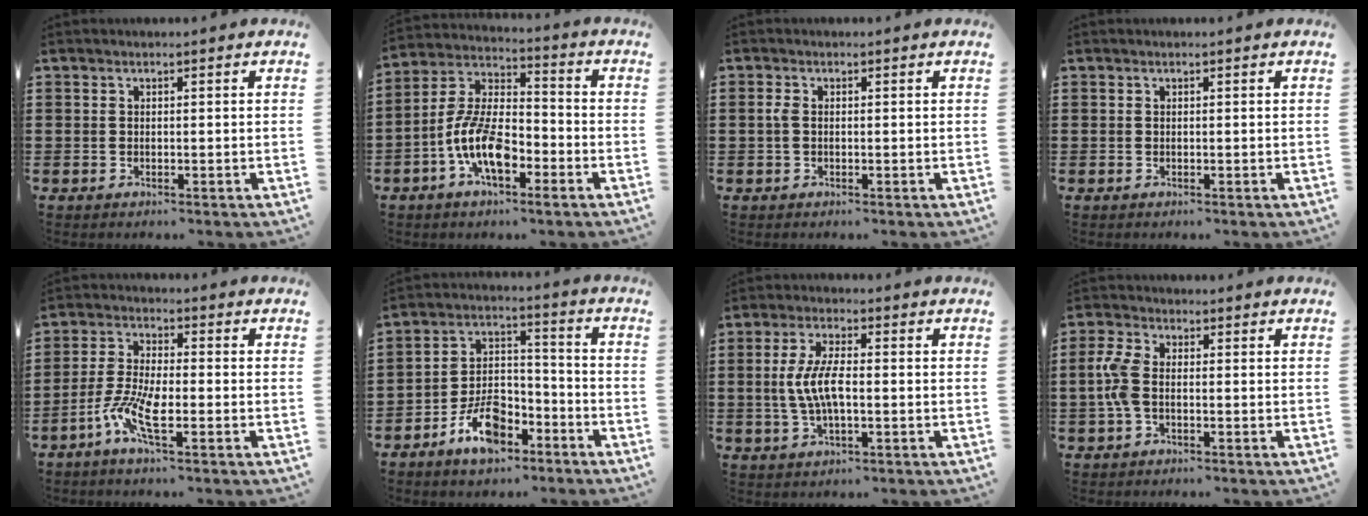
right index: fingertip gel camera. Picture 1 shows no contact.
{"total": 10.3, "force": [-4.2, 4.5, 8.3], "torque": [-0.192, -0.004, -0.083]}
{"total": 1.4, "force": [-0.2, 0.8, 1.2], "torque": [-0.030, 0.001, -0.007]}
{"total": 0.0}
{"total": 7.5, "force": [-3.3, 1.7, 6.6], "torque": [-0.161, -0.021, -0.068]}
{"total": 9.1, "force": [-5.8, 4.7, 5.2], "torque": [-0.107, 0.017, -0.108]}
{"total": 6.5, "force": [-0.6, 2.3, 6.1], "torque": [-0.137, -0.004, -0.019]}
{"total": 4.9, "force": [-0.6, 2.5, 4.1], "torque": [-0.110, -0.004, -0.020]}